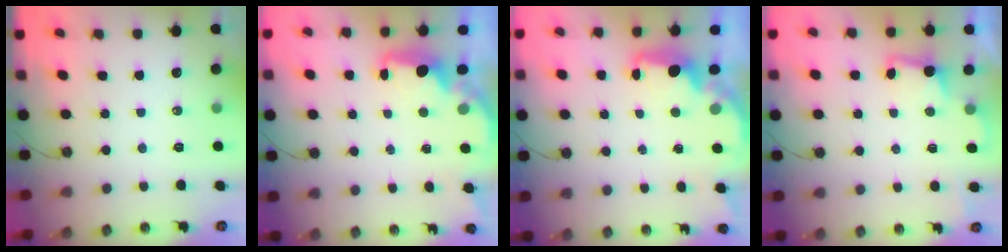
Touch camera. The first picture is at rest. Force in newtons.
{"total": 2.2, "press": 2.1, "slide": 0.7}
{"total": 2.6, "press": 2.5, "slide": 0.8}
{"total": 2.4, "press": 2.2, "slide": 1.0}